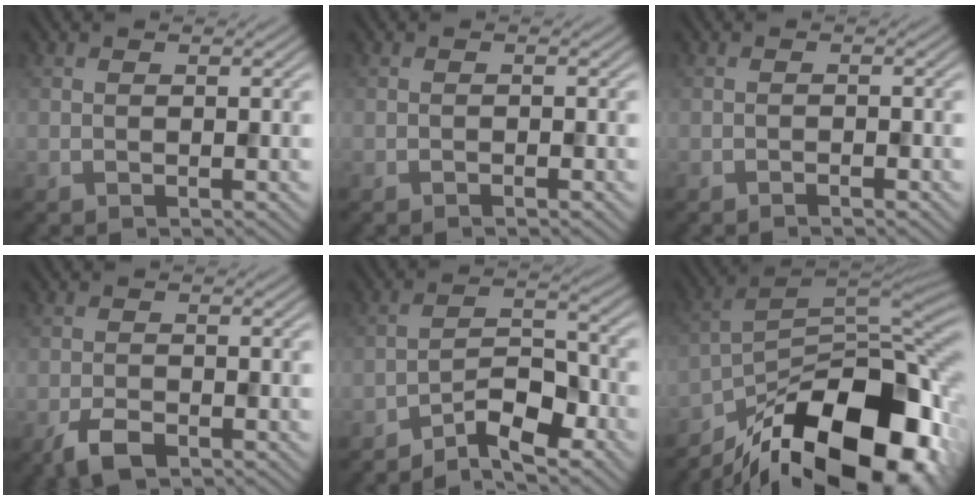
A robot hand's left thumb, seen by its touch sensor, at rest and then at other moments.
{"total": 0.5, "force": [-0.4, 0.0, 0.3], "torque": [-0.004, 0.002, -0.007]}
{"total": 0.8, "force": [-0.7, 0.0, 0.5], "torque": [-0.007, 0.002, -0.013]}
{"total": 3.3, "force": [-2.1, 1.4, 2.0], "torque": [-0.041, -0.004, -0.045]}
{"total": 6.5, "force": [-5.0, 1.8, 3.9], "torque": [-0.061, 0.013, -0.098]}
{"total": 19.1, "force": [-12.4, 8.1, 12.0], "torque": [-0.202, -0.042, -0.192]}